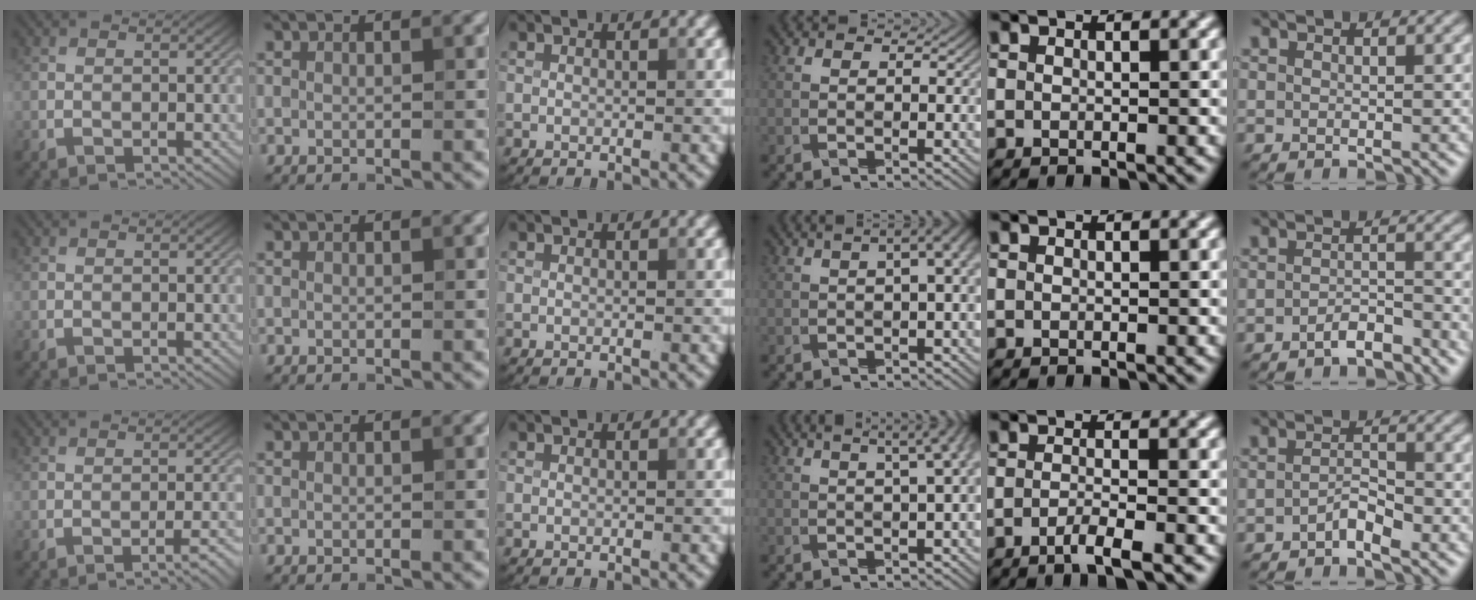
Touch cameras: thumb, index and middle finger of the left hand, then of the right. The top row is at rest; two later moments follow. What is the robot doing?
{"motion": "pour", "object": "sugar"}